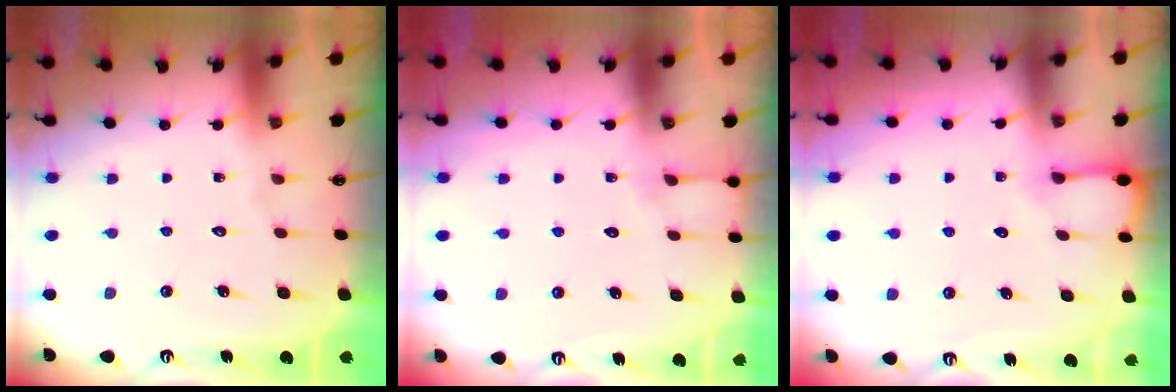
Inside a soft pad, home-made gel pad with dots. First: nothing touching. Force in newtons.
{"total": 3.9, "press": 3.9, "slide": 0.4}
{"total": 4.2, "press": 4.2, "slide": 0.3}